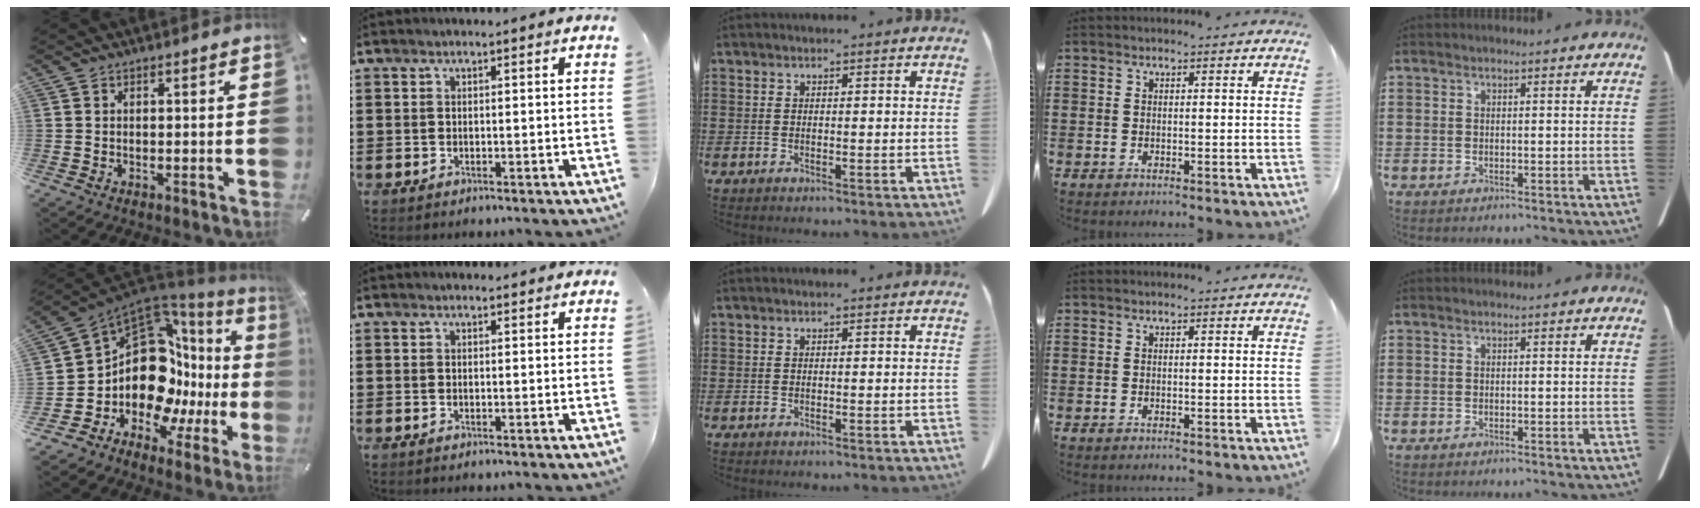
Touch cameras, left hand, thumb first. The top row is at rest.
{"thumb": {"total": 17.5, "force": [1.5, 12.1, 12.6], "torque": [-0.232, -0.086, 0.038]}, "index": {"total": 0.8, "force": [0.8, 0.2, 0.2], "torque": [-0.004, 0.002, 0.015]}}